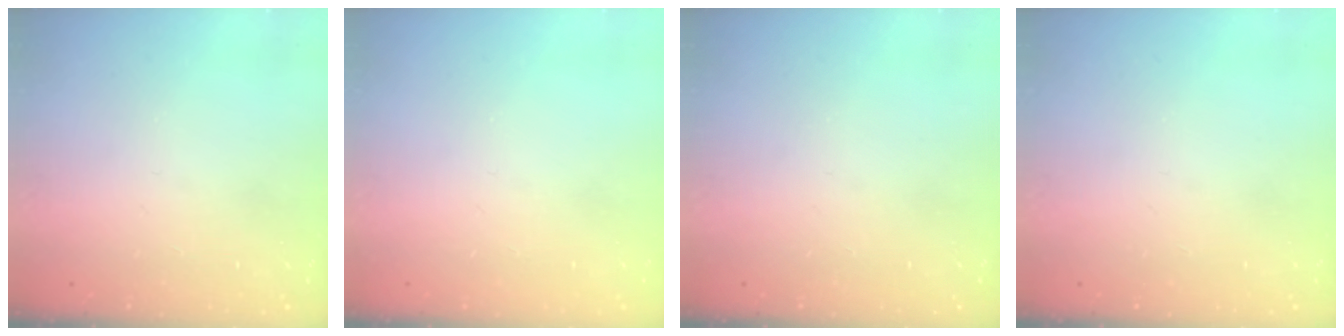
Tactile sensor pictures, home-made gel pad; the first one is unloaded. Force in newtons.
{"total": 0.0}
{"total": 0.0}
{"total": 0.0}